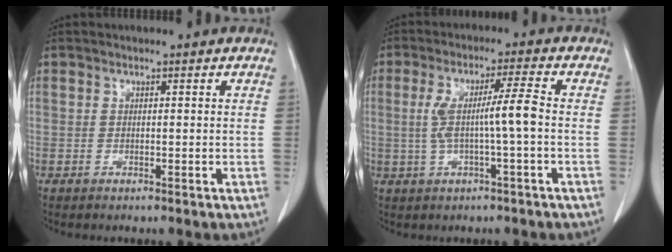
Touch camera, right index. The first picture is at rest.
{"total": 6.7, "force": [-0.3, -0.3, 6.7], "torque": [-0.133, 0.016, 0.000]}